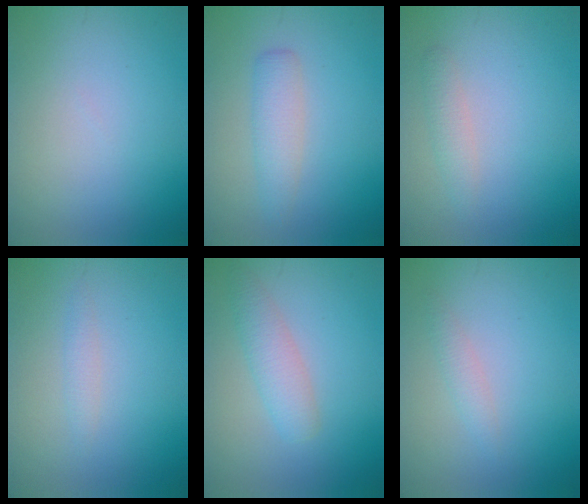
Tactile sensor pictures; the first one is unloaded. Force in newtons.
{"total": 2.5, "press": 2.5, "slide": 0.0}
{"total": 1.4, "press": 1.4, "slide": 0.0}
{"total": 1.0, "press": 1.0, "slide": 0.1}
{"total": 2.7, "press": 2.7, "slide": 0.1}
{"total": 1.2, "press": 1.2, "slide": 0.0}